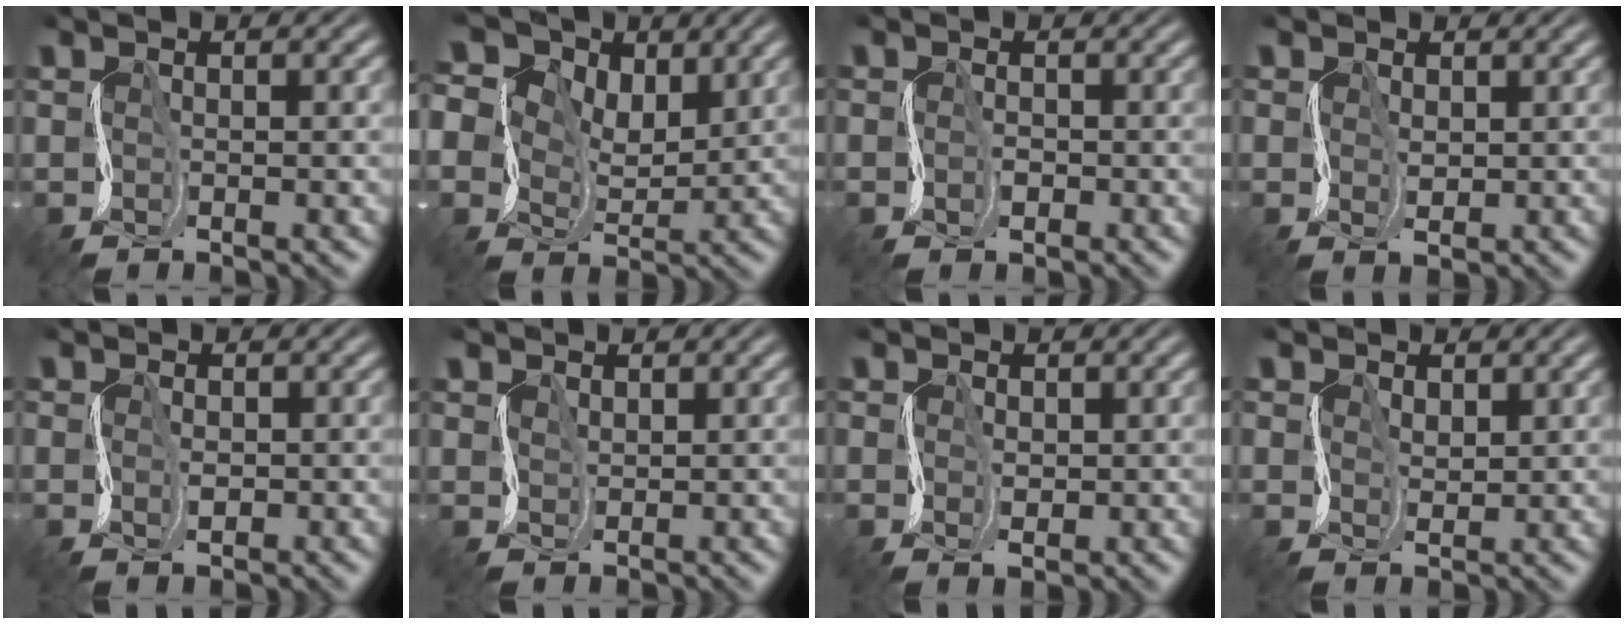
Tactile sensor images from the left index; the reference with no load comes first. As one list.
[{"total": 10.0, "force": [4.5, 7.0, 5.6], "torque": [-0.118, 0.028, 0.063]}, {"total": 1.4, "force": [-0.2, 1.4, 0.2], "torque": [0.005, 0.007, -0.013]}, {"total": 1.4, "force": [0.5, 1.2, 0.4], "torque": [-0.020, 0.005, 0.009]}, {"total": 1.1, "force": [0.0, 1.1, 0.2], "torque": [-0.009, 0.003, 0.000]}, {"total": 1.6, "force": [1.3, 0.8, -0.5], "torque": [-0.005, 0.009, 0.013]}, {"total": 1.5, "force": [0.5, 1.4, 0.4], "torque": [-0.020, 0.003, 0.008]}, {"total": 2.9, "force": [1.7, 2.1, 0.9], "torque": [-0.029, 0.017, 0.011]}]